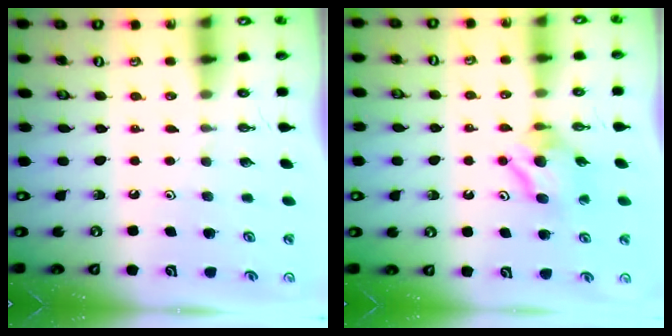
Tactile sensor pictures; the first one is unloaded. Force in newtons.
{"total": 7.9, "press": 7.9, "slide": 0.2}